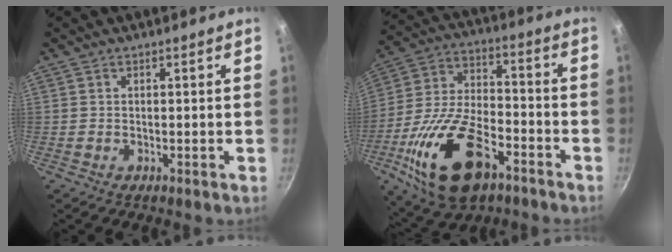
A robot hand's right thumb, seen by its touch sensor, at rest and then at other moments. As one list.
[{"total": 21.8, "force": [-9.8, 11.4, 15.7], "torque": [-0.295, 0.034, -0.177]}]